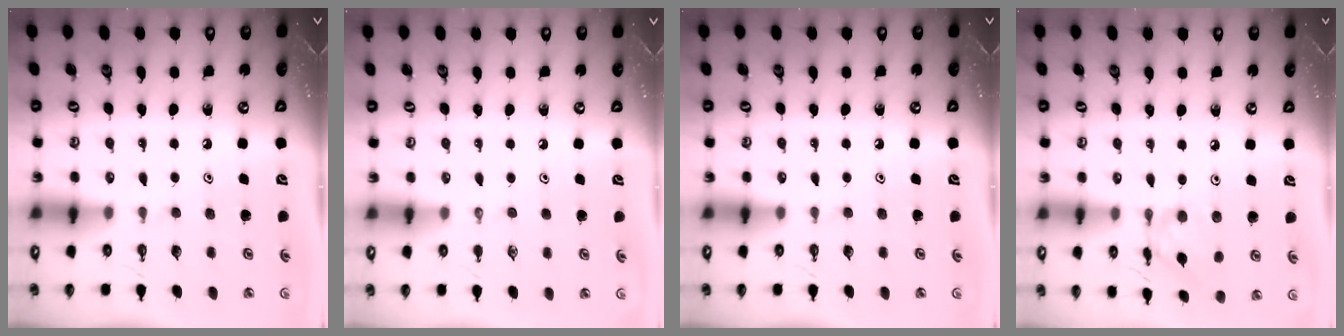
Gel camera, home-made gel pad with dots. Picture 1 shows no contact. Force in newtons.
{"total": 0.0}
{"total": 0.0}
{"total": 4.7, "press": 4.7, "slide": 0.3}